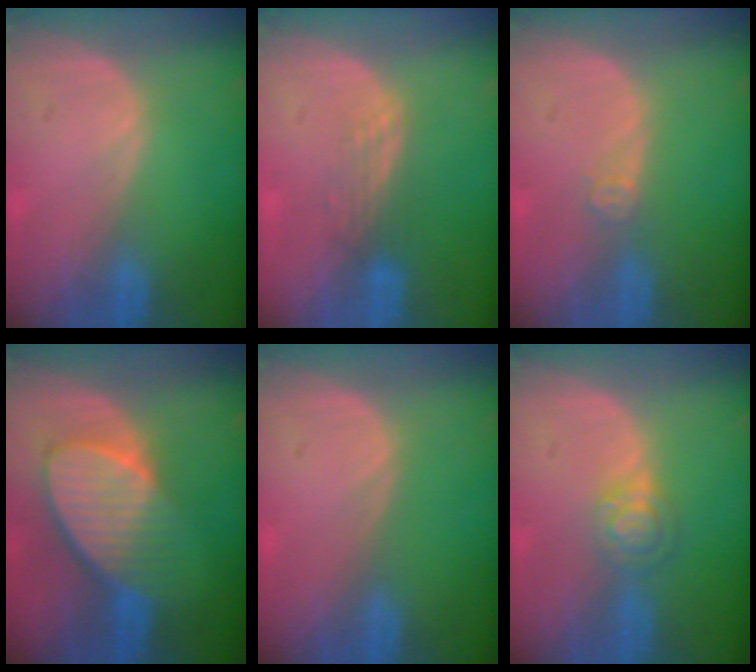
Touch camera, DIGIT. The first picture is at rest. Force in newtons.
{"total": 3.0, "press": 2.5, "slide": 1.7}
{"total": 1.7, "press": 1.4, "slide": 1.0}
{"total": 8.9, "press": 8.0, "slide": 3.9}
{"total": 0.0}
{"total": 4.0, "press": 3.6, "slide": 1.7}